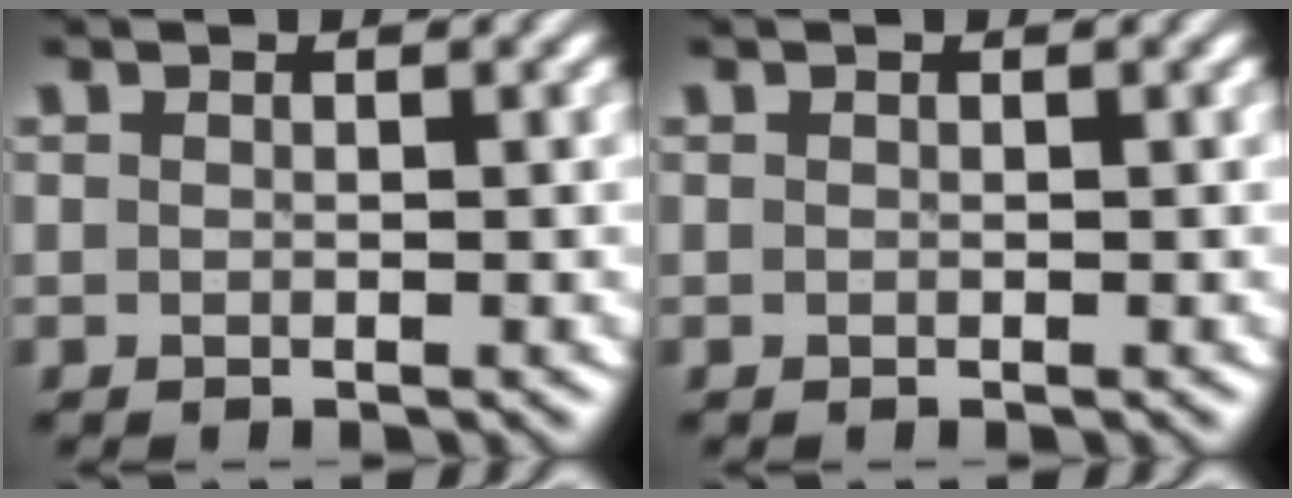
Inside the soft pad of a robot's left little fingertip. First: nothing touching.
{"total": 0.0}